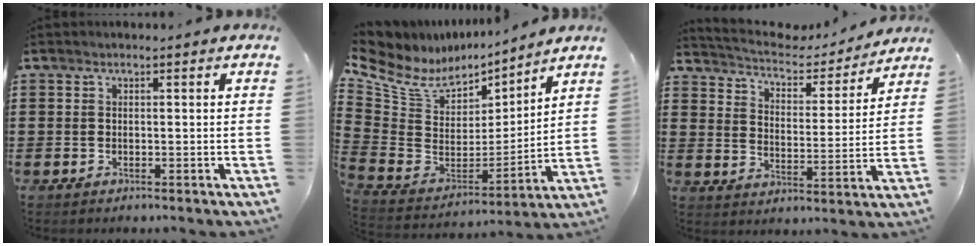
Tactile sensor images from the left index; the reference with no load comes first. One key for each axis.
{"total": 7.2, "fx": 5.3, "fy": 4.2, "fz": 2.6, "tx": -0.088, "ty": -0.035, "tz": 0.094}
{"total": 4.4, "fx": 4.3, "fy": 0.9, "fz": 0.9, "tx": -0.046, "ty": -0.032, "tz": 0.066}